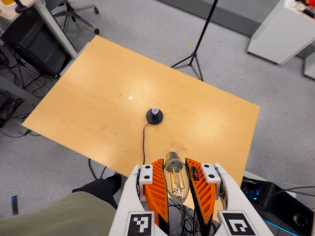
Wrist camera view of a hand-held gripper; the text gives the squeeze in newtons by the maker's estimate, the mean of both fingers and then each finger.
{"total": 20.7, "left": 22.0, "right": 19.3}